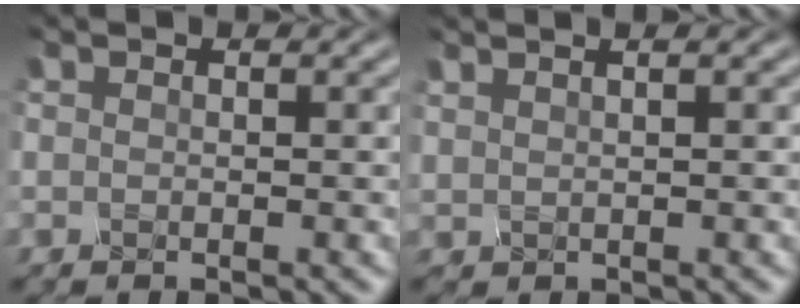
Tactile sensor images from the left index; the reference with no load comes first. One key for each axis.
{"total": 3.2, "fx": 2.2, "fy": 1.4, "fz": 1.8, "tx": -0.003, "ty": 0.028, "tz": 0.003}